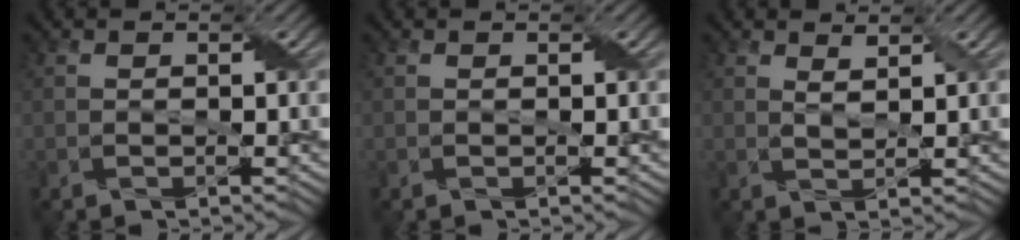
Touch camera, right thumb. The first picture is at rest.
{"total": 0.0}
{"total": 1.4, "force": [1.1, 0.3, 0.8], "torque": [-0.024, -0.002, 0.023]}